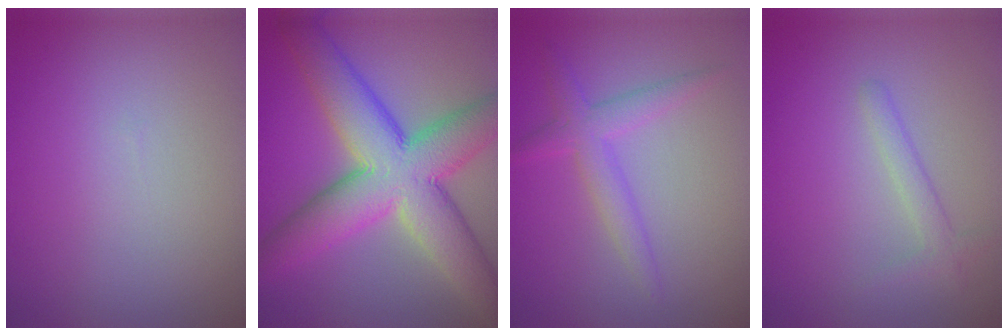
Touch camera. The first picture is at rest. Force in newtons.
{"total": 11.7, "press": 11.6, "slide": 0.5}
{"total": 2.7, "press": 2.7, "slide": 0.0}
{"total": 1.6, "press": 1.6, "slide": 0.1}